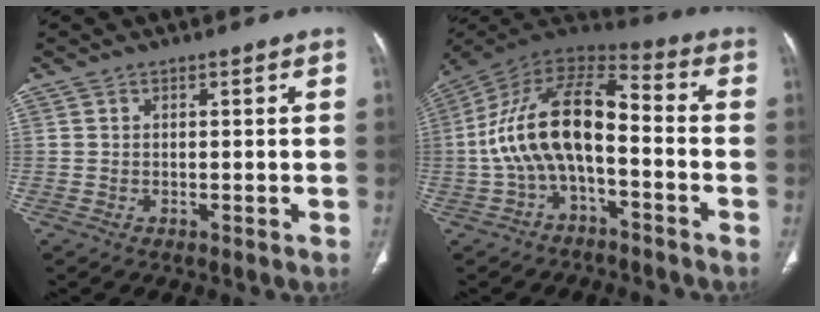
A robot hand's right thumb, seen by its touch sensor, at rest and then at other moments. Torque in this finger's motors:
{"motor_torque": [2.28, 2.27, 1.50, -1.27, 0.38]}